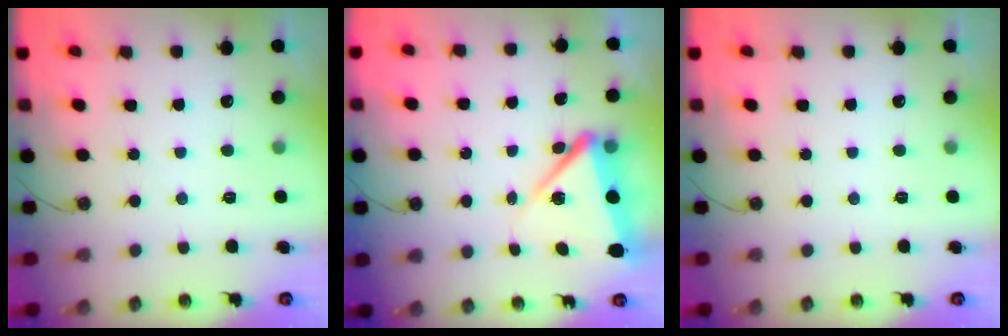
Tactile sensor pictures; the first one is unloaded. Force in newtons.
{"total": 8.1, "press": 8.1, "slide": 0.7}
{"total": 0.0}